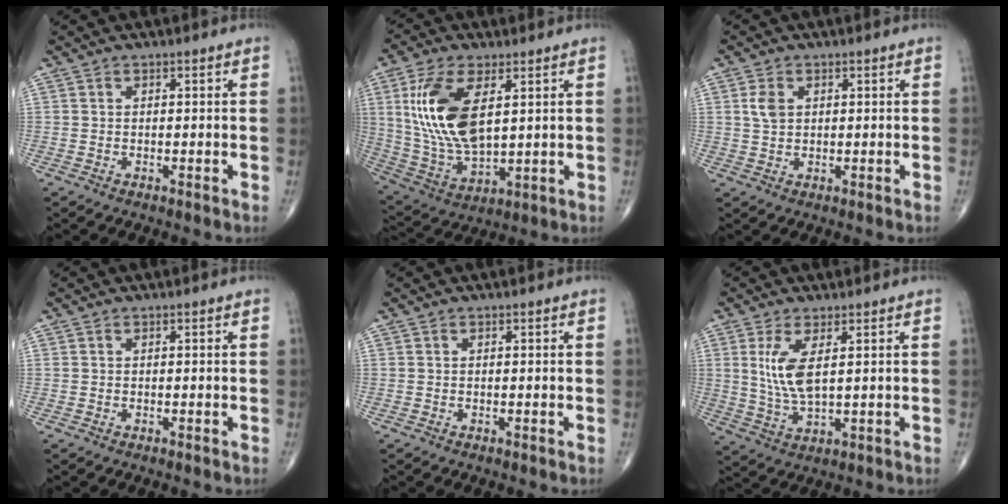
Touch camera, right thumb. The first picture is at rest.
{"total": 16.5, "force": [4.5, 8.0, 13.8], "torque": [-0.276, -0.019, 0.095]}
{"total": 3.2, "force": [0.9, 2.2, 2.2], "torque": [-0.039, -0.001, 0.019]}
{"total": 0.0}
{"total": 0.0}
{"total": 7.2, "force": [1.9, 2.5, 6.5], "torque": [-0.142, -0.017, 0.047]}